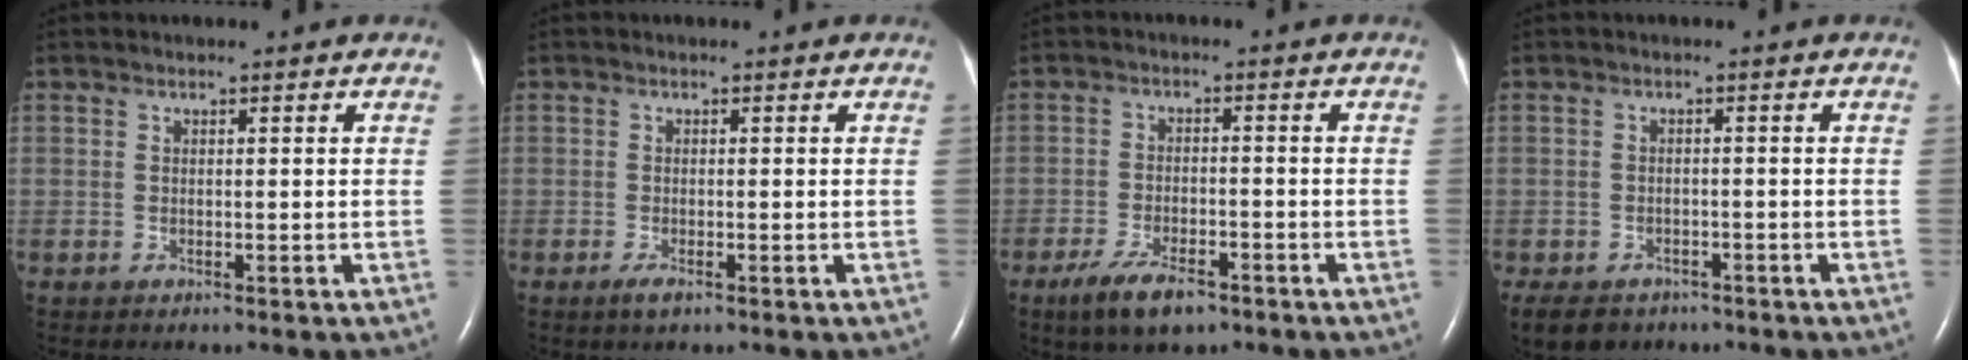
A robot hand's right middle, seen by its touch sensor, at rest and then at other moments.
{"total": 1.5, "force": [-0.9, 0.3, 1.2], "torque": [-0.031, -0.005, -0.017]}
{"total": 6.6, "force": [-4.5, 2.2, 4.4], "torque": [-0.093, -0.009, -0.075]}
{"total": 9.9, "force": [-6.6, 6.6, 3.4], "torque": [-0.089, -0.016, -0.086]}